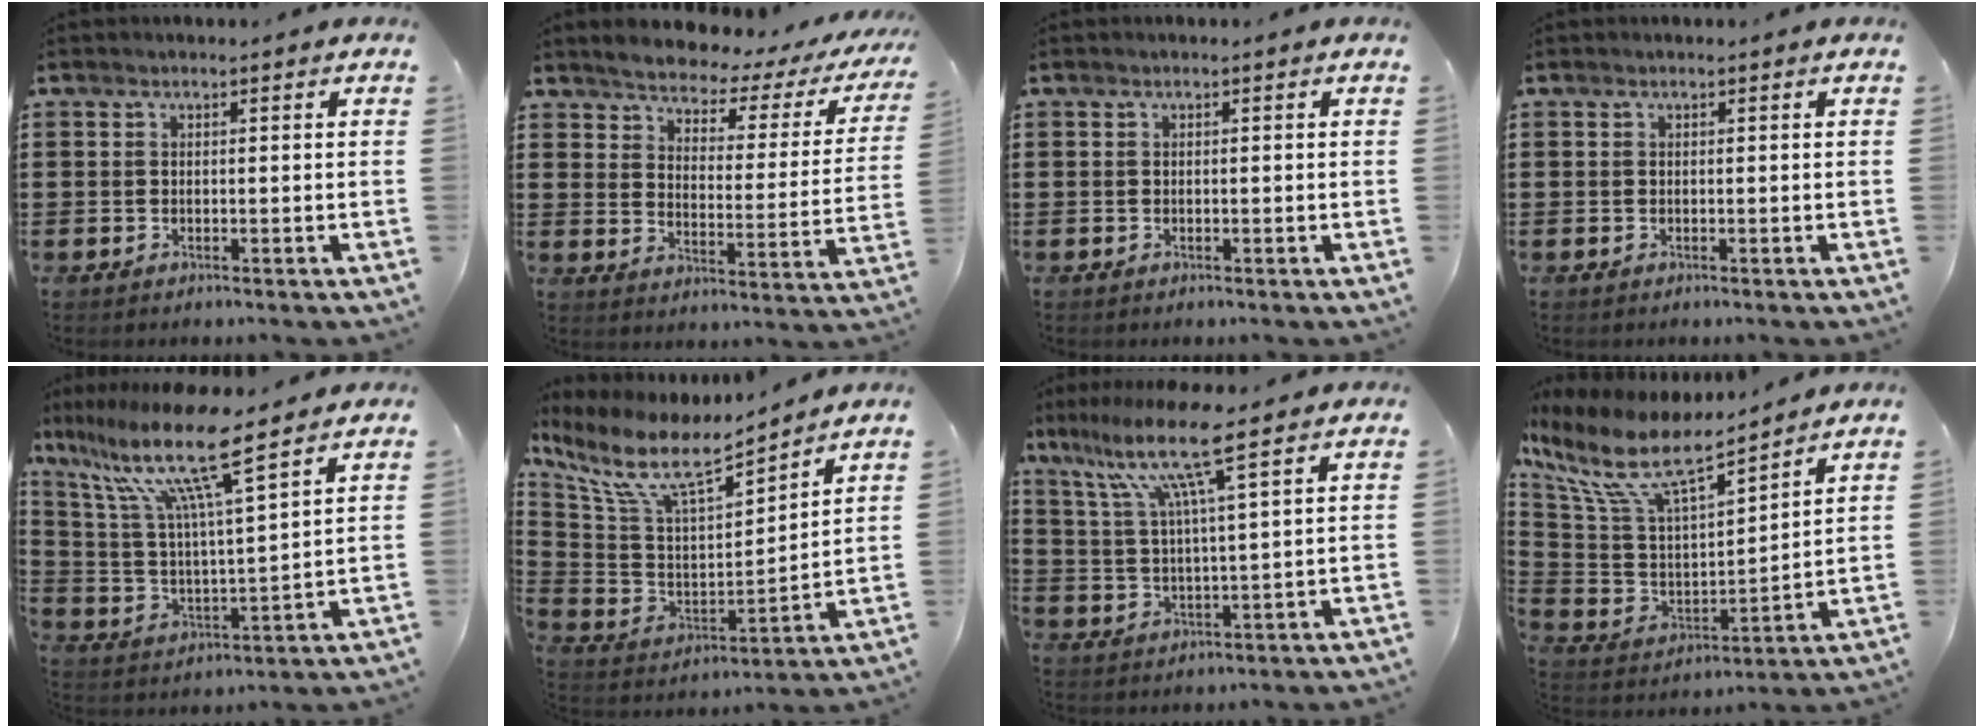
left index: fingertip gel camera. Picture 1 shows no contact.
{"total": 3.3, "force": [3.2, 0.6, 0.7], "torque": [-0.037, -0.029, 0.045]}
{"total": 0.0}
{"total": 0.0}
{"total": 12.5, "force": [9.4, 0.6, 8.3], "torque": [-0.192, -0.053, 0.155]}
{"total": 10.0, "force": [7.5, 2.5, 6.1], "torque": [-0.150, -0.042, 0.125]}
{"total": 10.5, "force": [6.9, -0.2, 7.9], "torque": [-0.175, -0.027, 0.113]}
{"total": 11.7, "force": [7.9, 3.2, 8.0], "torque": [-0.186, -0.043, 0.135]}